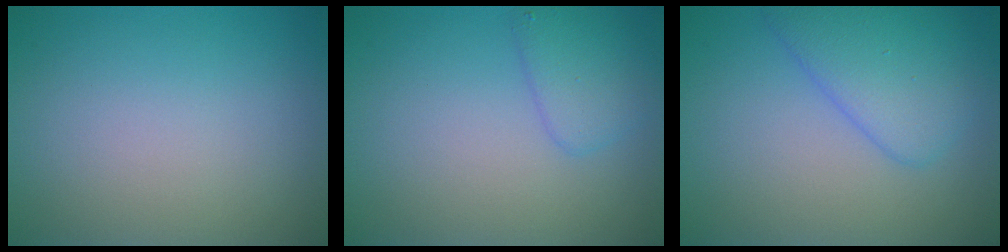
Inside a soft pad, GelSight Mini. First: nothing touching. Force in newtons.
{"total": 2.4, "press": 2.4, "slide": 0.1}
{"total": 4.4, "press": 4.4, "slide": 0.1}